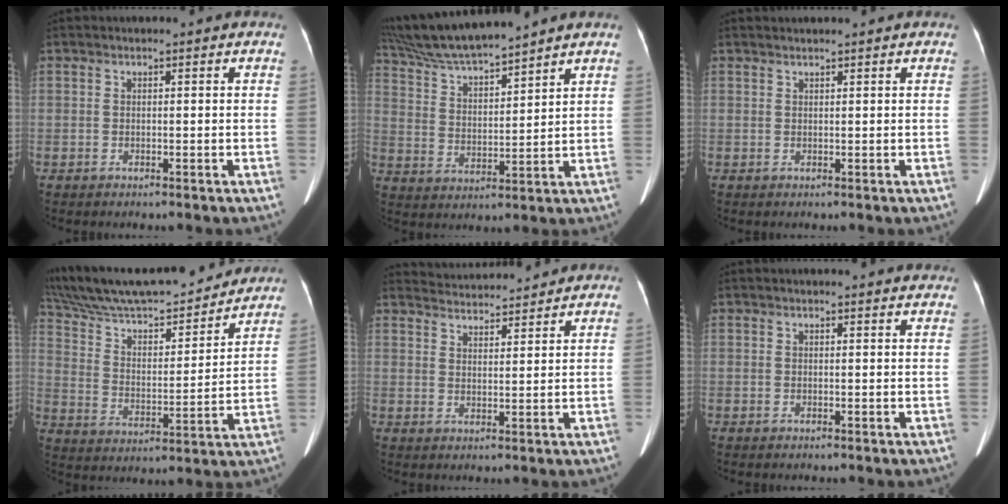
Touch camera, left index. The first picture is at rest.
{"total": 12.6, "force": [11.6, 0.1, 4.9], "torque": [-0.099, 0.016, 0.222]}
{"total": 1.8, "force": [1.7, 0.0, 0.6], "torque": [-0.007, 0.019, 0.033]}
{"total": 24.4, "force": [21.9, 4.4, 9.9], "torque": [-0.185, 0.016, 0.340]}
{"total": 7.9, "force": [7.8, 0.6, 0.9], "torque": [-0.025, 0.021, 0.121]}
{"total": 5.6, "force": [5.3, 0.4, 1.6], "torque": [-0.016, 0.020, 0.050]}